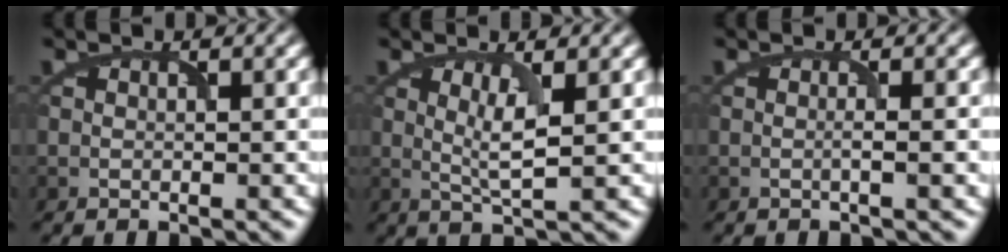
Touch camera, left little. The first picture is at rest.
{"total": 2.8, "force": [0.3, 0.6, 2.8], "torque": [-0.052, -0.001, 0.011]}
{"total": 1.4, "force": [-0.3, 0.2, 1.3], "torque": [-0.017, 0.001, -0.006]}